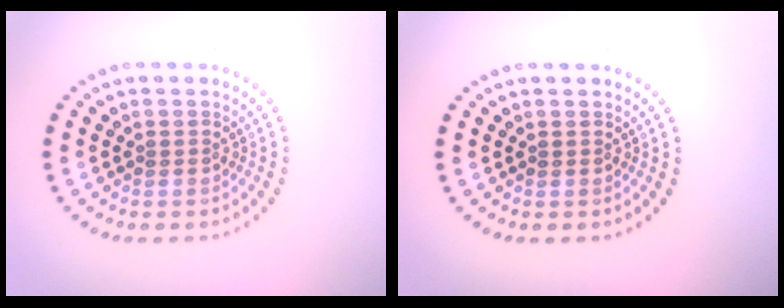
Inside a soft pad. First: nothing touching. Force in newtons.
{"total": 0.0}